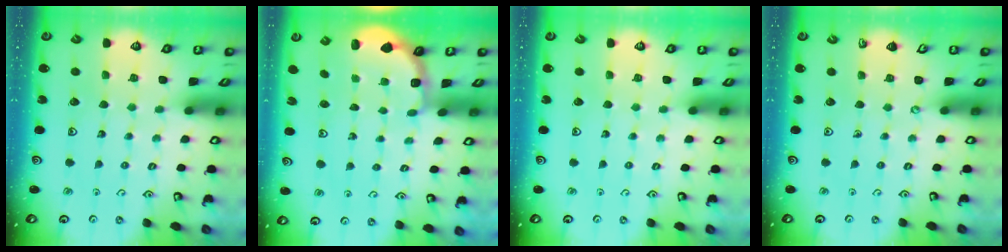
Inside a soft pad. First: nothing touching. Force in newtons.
{"total": 1.9, "press": 1.6, "slide": 1.0}
{"total": 0.0}
{"total": 0.0}